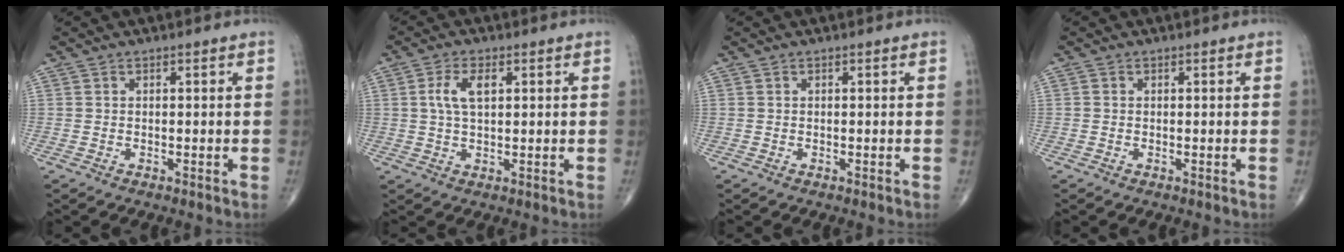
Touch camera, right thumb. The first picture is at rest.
{"total": 5.1, "force": [1.3, 2.5, 4.2], "torque": [-0.089, 0.006, 0.025]}
{"total": 0.0}
{"total": 0.0}